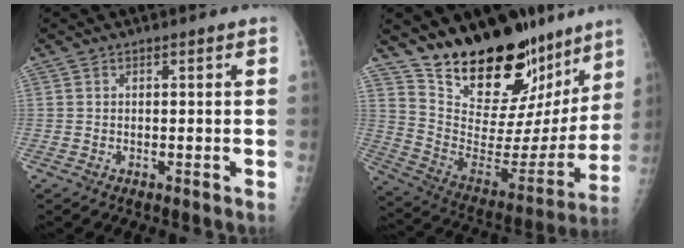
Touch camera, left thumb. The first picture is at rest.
{"total": 27.3, "force": [20.7, 11.7, 13.5], "torque": [-0.172, -0.117, 0.322]}